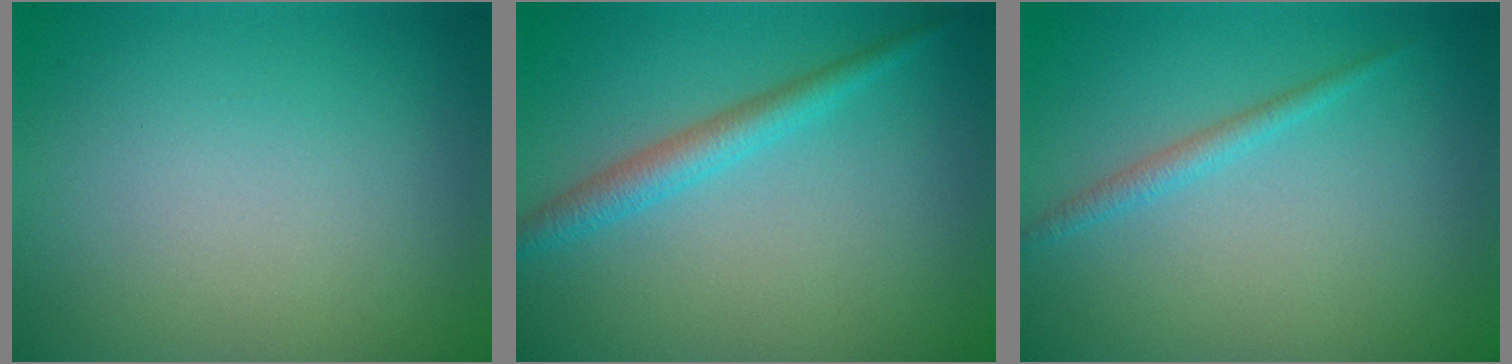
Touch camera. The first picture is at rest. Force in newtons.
{"total": 2.6, "press": 2.6, "slide": 0.0}
{"total": 1.3, "press": 1.3, "slide": 0.1}